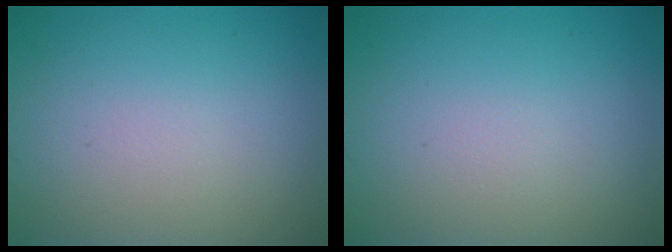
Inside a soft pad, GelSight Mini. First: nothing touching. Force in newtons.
{"total": 0.0}